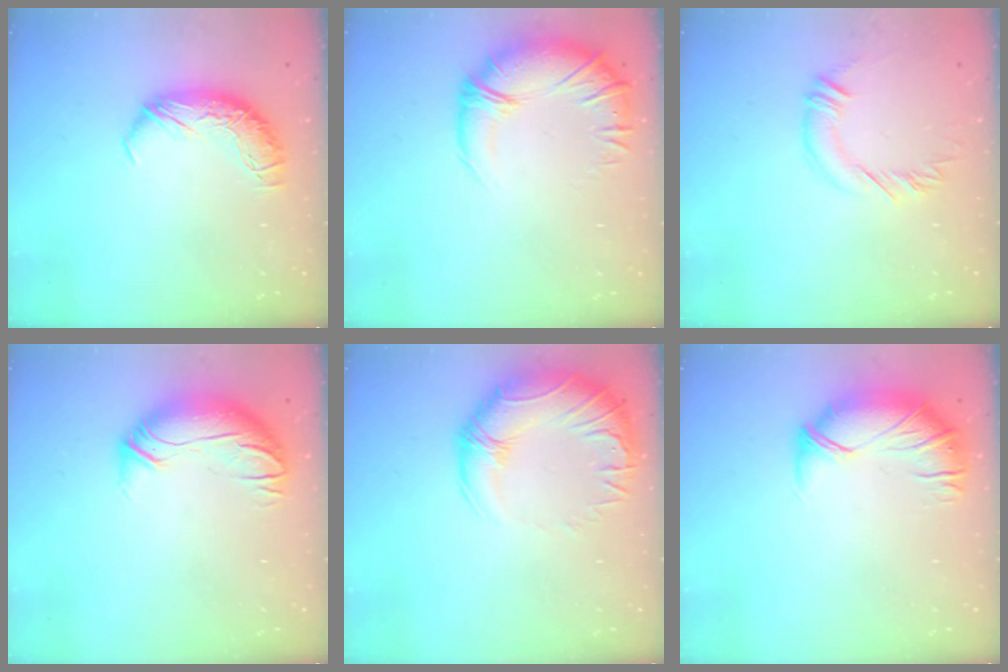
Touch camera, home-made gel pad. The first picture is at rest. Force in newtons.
{"total": 2.7, "press": 0.1, "slide": 2.7}
{"total": 2.8, "press": 2.8, "slide": 0.2}
{"total": 2.9, "press": 0.3, "slide": 2.9}
{"total": 4.6, "press": 2.5, "slide": 3.9}
{"total": 3.9, "press": 3.3, "slide": 2.0}